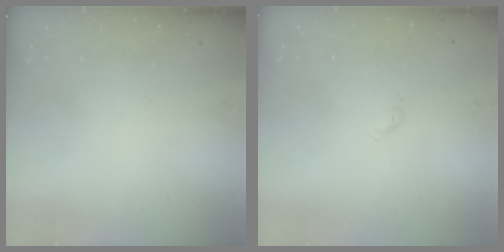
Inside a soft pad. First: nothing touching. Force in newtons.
{"total": 2.5, "press": 2.5, "slide": 0.5}